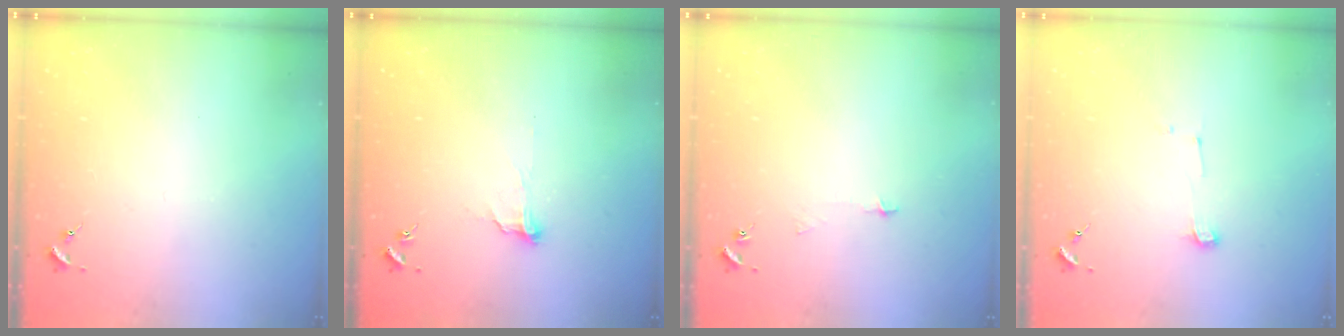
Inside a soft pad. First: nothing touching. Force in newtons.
{"total": 6.3, "press": 6.3, "slide": 0.5}
{"total": 3.4, "press": 3.4, "slide": 0.3}
{"total": 3.9, "press": 3.9, "slide": 0.5}